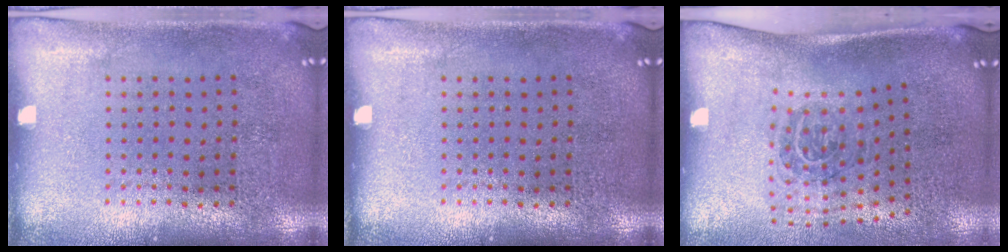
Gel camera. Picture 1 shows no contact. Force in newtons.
{"total": 0.0}
{"total": 1.8, "press": 1.2, "slide": 1.4}